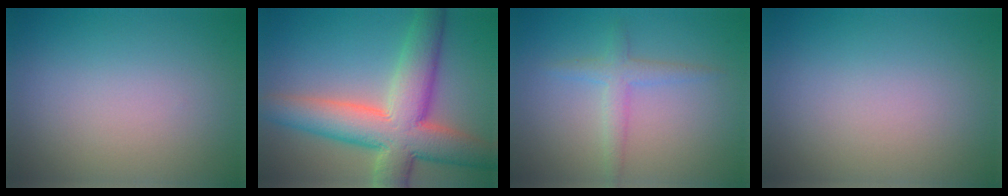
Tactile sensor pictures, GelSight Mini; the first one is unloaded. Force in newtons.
{"total": 10.6, "press": 10.6, "slide": 0.7}
{"total": 2.2, "press": 2.2, "slide": 0.0}
{"total": 0.0}